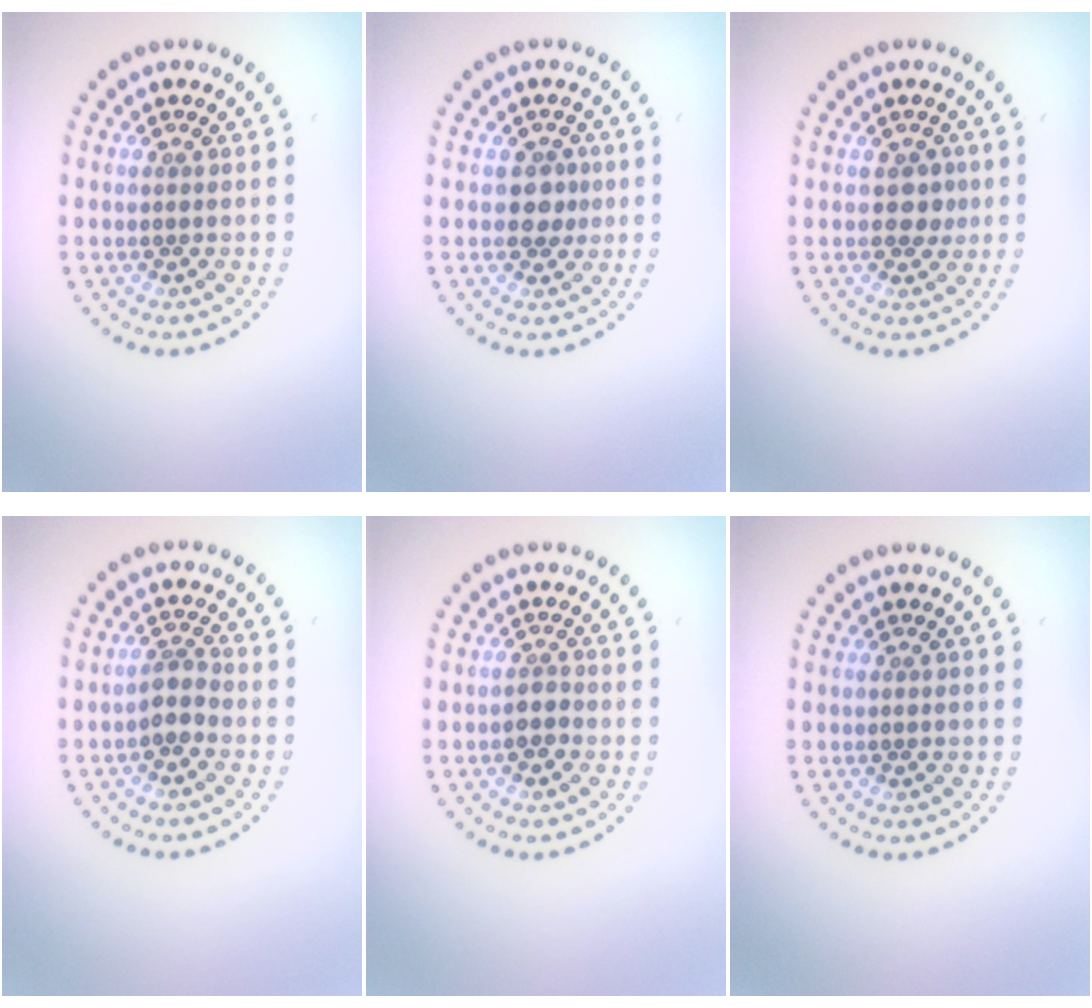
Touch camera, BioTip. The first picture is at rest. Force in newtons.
{"total": 2.0, "press": 1.7, "slide": 1.0}
{"total": 1.7, "press": 1.6, "slide": 0.6}
{"total": 1.7, "press": 1.5, "slide": 0.8}
{"total": 1.5, "press": 1.4, "slide": 0.5}
{"total": 0.0}